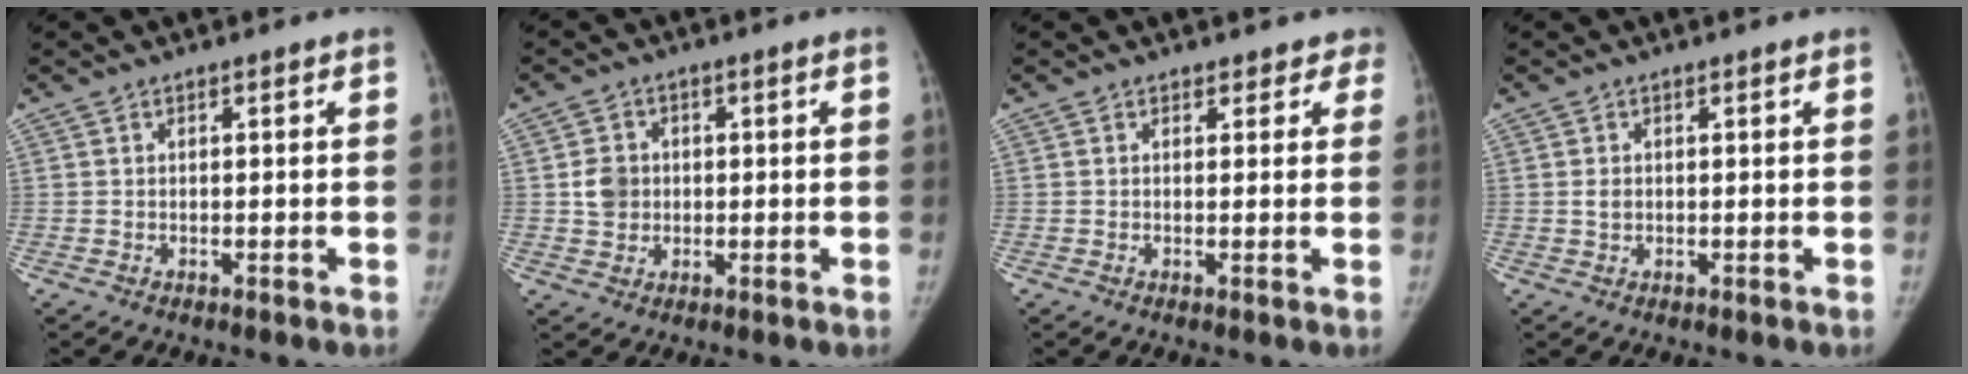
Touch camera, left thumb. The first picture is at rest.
{"total": 4.9, "force": [0.2, 4.3, 2.2], "torque": [-0.021, 0.003, 0.004]}
{"total": 2.9, "force": [2.3, 1.9, 0.0], "torque": [0.035, -0.007, 0.009]}
{"total": 1.6, "force": [0.3, 1.2, 1.0], "torque": [-0.015, 0.000, 0.006]}